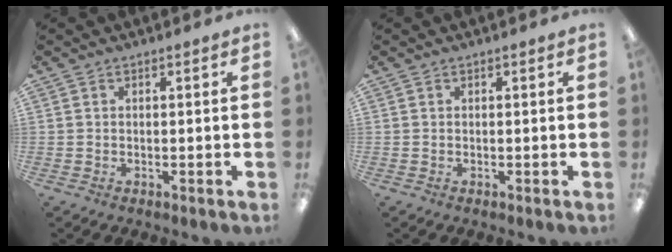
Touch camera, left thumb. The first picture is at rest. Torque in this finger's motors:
{"motor_torque": [0.00, 0.00, 0.00, 0.00, 0.00]}